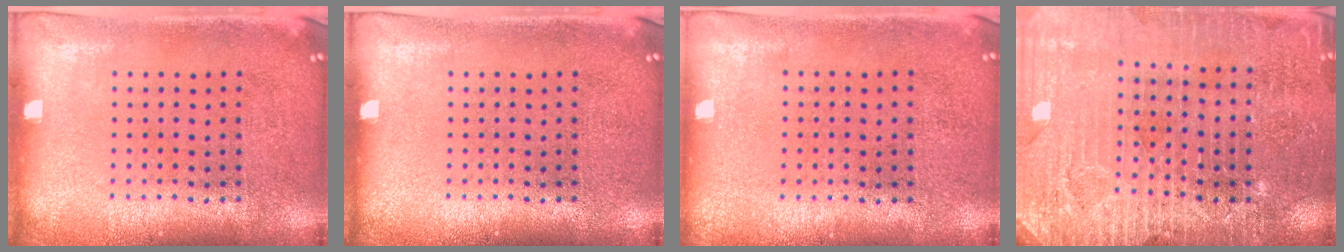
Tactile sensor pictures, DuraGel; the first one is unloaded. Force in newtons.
{"total": 0.0}
{"total": 0.0}
{"total": 3.3, "press": 3.2, "slide": 0.5}